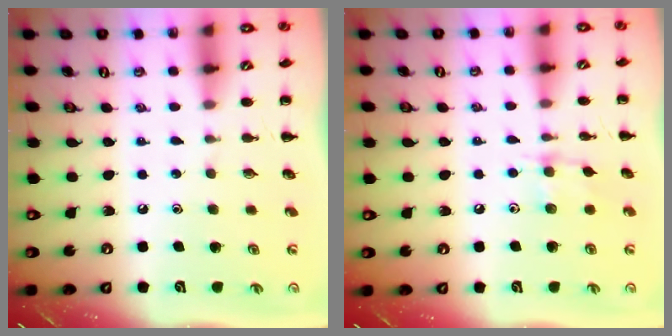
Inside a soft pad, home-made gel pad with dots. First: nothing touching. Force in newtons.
{"total": 7.2, "press": 7.2, "slide": 0.7}